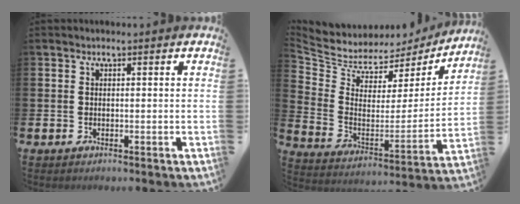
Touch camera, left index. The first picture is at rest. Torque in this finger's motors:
{"motor_torque": [0.18, -1.48, -0.03, 0.01]}